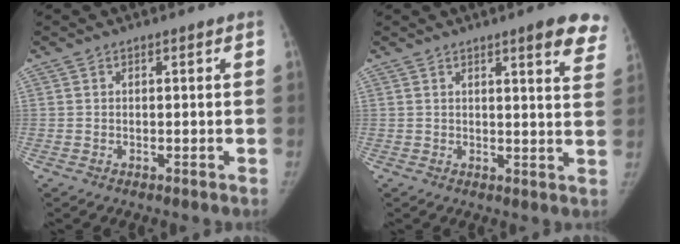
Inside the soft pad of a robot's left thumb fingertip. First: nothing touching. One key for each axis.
{"total": 9.3, "fx": 6.4, "fy": 1.8, "fz": 6.4, "tx": -0.051, "ty": -0.028, "tz": 0.065}